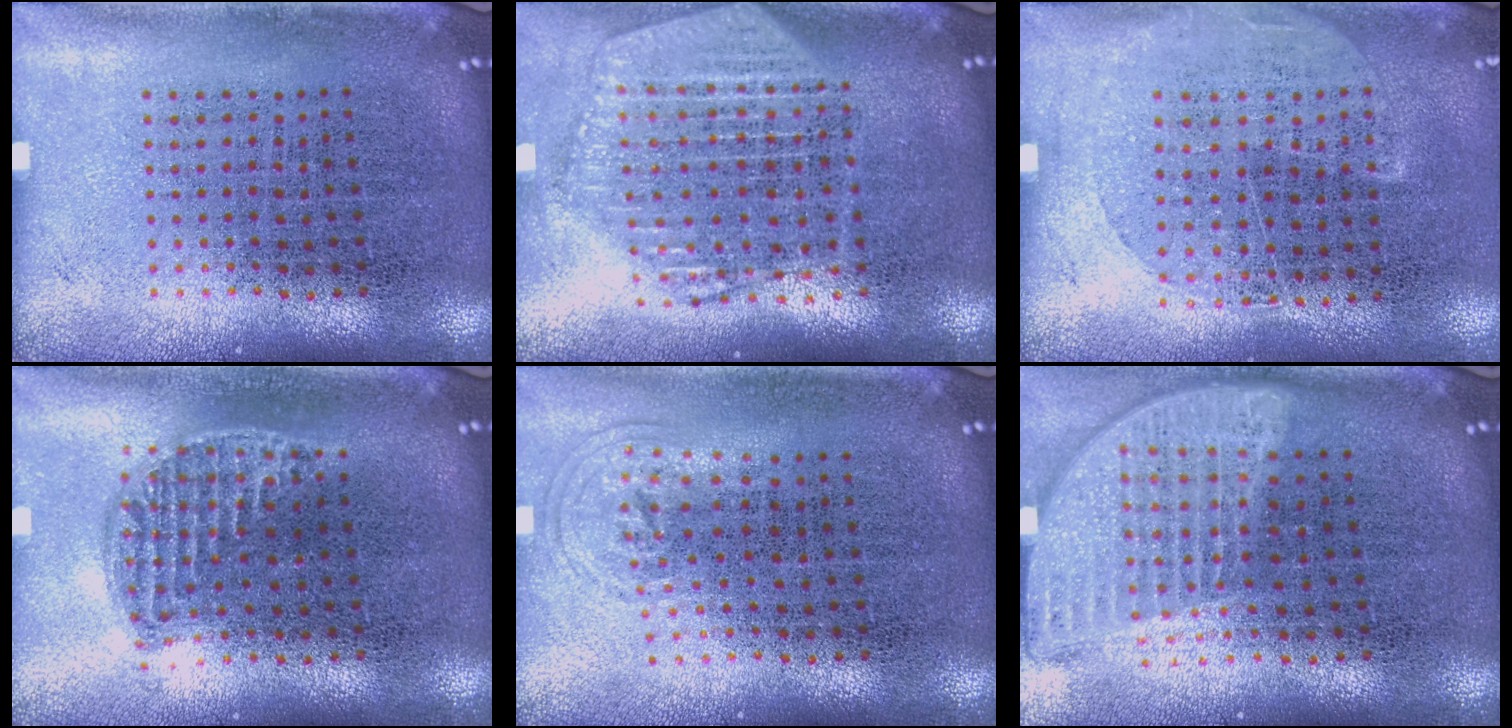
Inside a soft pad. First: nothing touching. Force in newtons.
{"total": 2.4, "press": 2.0, "slide": 1.2}
{"total": 1.2, "press": 1.0, "slide": 0.7}
{"total": 1.2, "press": 1.1, "slide": 0.5}
{"total": 0.8, "press": 0.6, "slide": 0.6}
{"total": 2.0, "press": 1.6, "slide": 1.1}